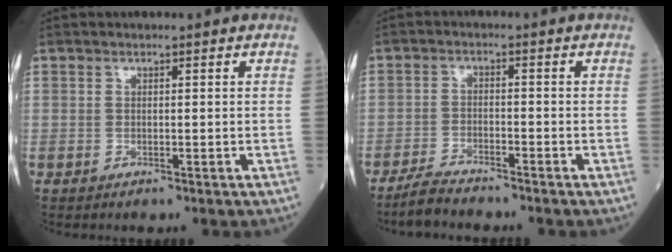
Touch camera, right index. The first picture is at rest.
{"total": 5.0, "force": [-4.6, 0.7, 1.9], "torque": [-0.042, -0.017, -0.085]}